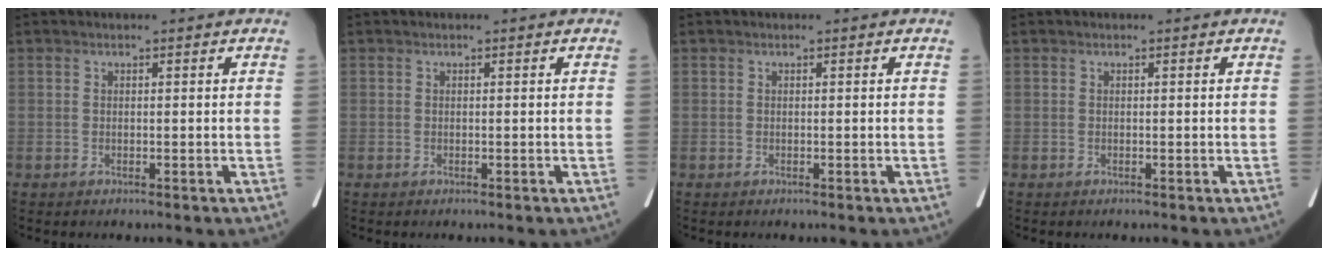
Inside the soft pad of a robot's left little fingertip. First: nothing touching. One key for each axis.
{"total": 0.0}
{"total": 0.0}
{"total": 0.0}